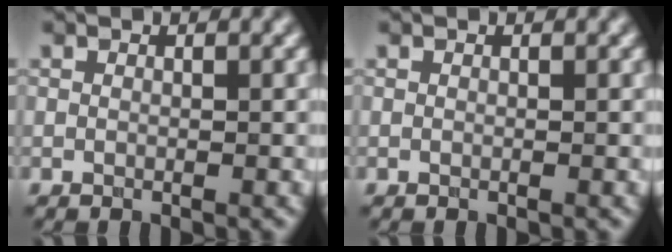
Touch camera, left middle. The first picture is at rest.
{"total": 0.0}